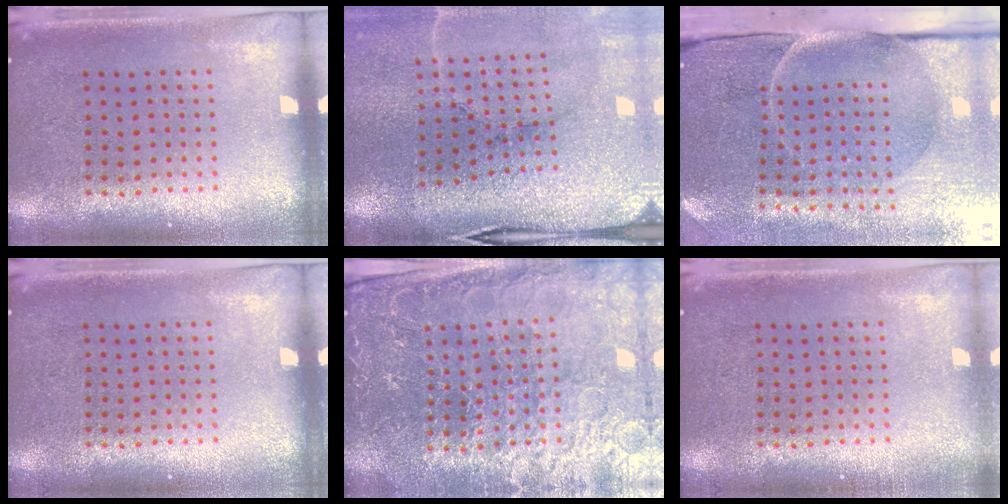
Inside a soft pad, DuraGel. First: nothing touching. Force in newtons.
{"total": 3.7, "press": 3.6, "slide": 0.7}
{"total": 5.1, "press": 4.0, "slide": 3.1}
{"total": 0.0}
{"total": 4.6, "press": 4.3, "slide": 1.4}
{"total": 0.6, "press": 0.6, "slide": 0.1}